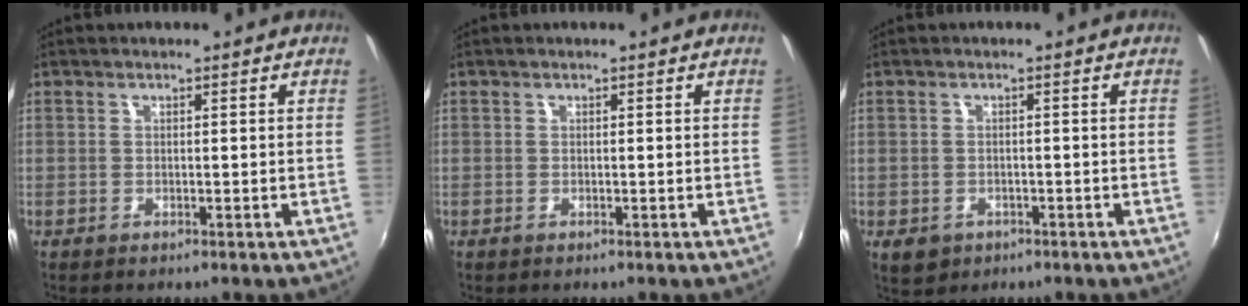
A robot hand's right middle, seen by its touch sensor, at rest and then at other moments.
{"total": 0.0}
{"total": 3.9, "force": [-1.7, 3.1, 1.7], "torque": [-0.038, -0.006, -0.018]}